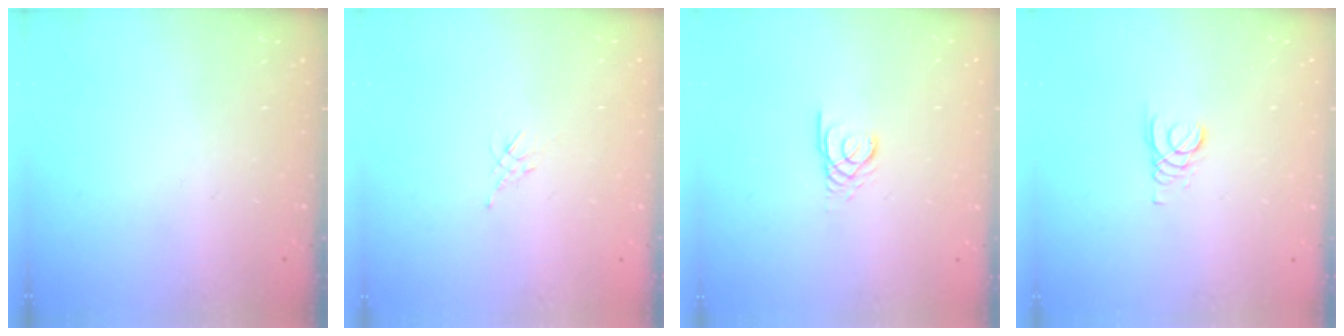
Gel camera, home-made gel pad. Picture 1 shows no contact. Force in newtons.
{"total": 2.1, "press": 2.0, "slide": 0.5}
{"total": 2.4, "press": 2.4, "slide": 0.1}
{"total": 2.4, "press": 2.4, "slide": 0.2}